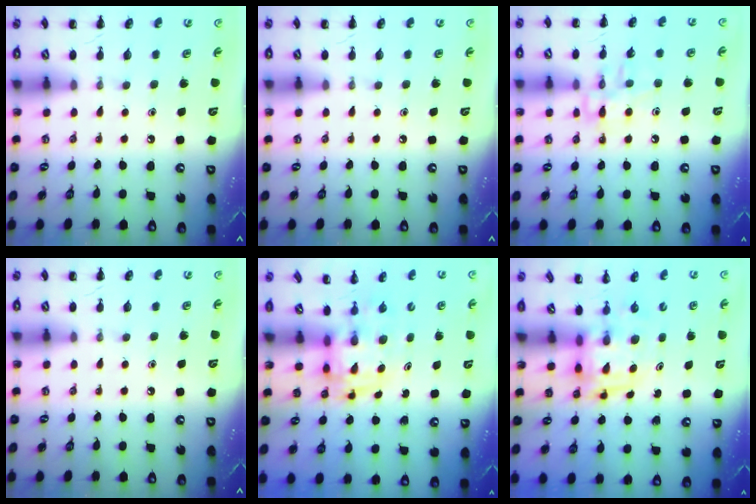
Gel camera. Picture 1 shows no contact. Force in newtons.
{"total": 0.0}
{"total": 10.0, "press": 10.0, "slide": 0.4}
{"total": 0.0}
{"total": 2.9, "press": 2.8, "slide": 0.5}
{"total": 3.9, "press": 3.8, "slide": 0.7}